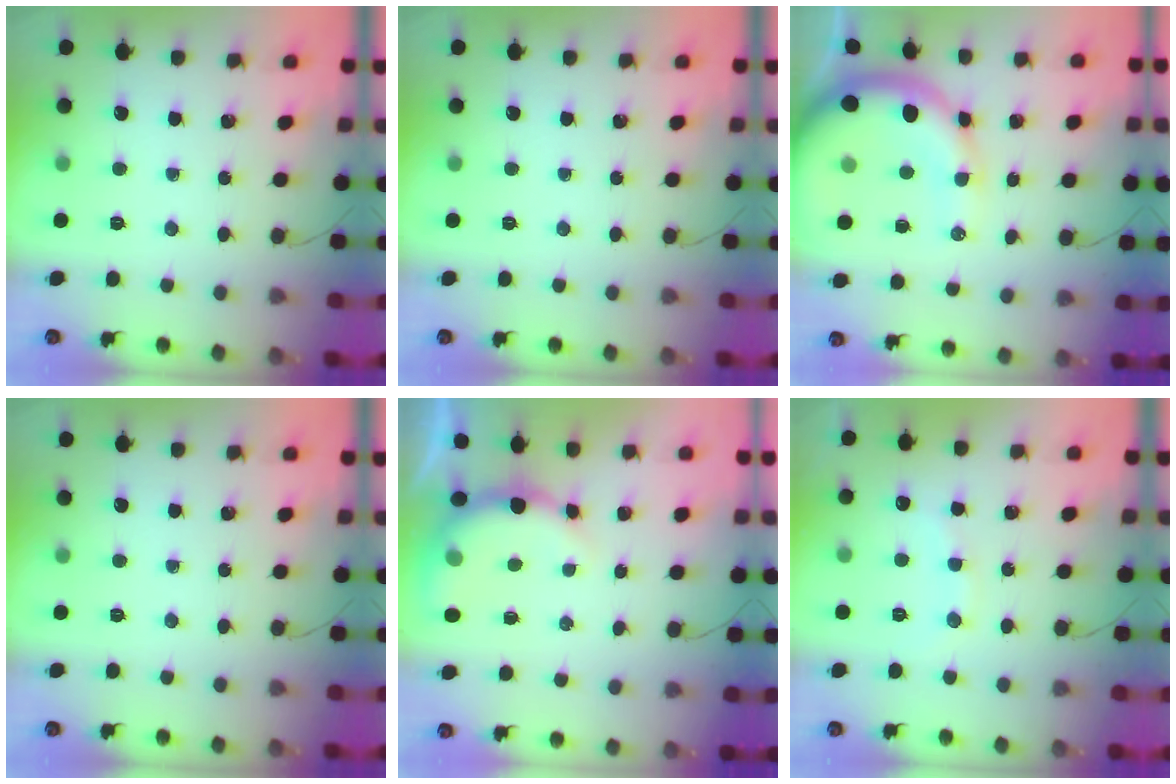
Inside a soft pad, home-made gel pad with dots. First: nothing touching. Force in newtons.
{"total": 0.0}
{"total": 14.5, "press": 14.3, "slide": 2.0}
{"total": 0.0}
{"total": 8.0, "press": 8.0, "slide": 1.1}
{"total": 7.8, "press": 7.6, "slide": 1.6}